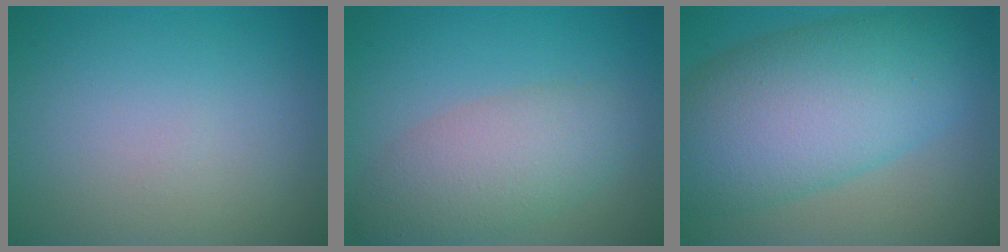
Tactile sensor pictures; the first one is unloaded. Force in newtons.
{"total": 5.1, "press": 5.0, "slide": 0.4}
{"total": 11.5, "press": 11.4, "slide": 0.1}